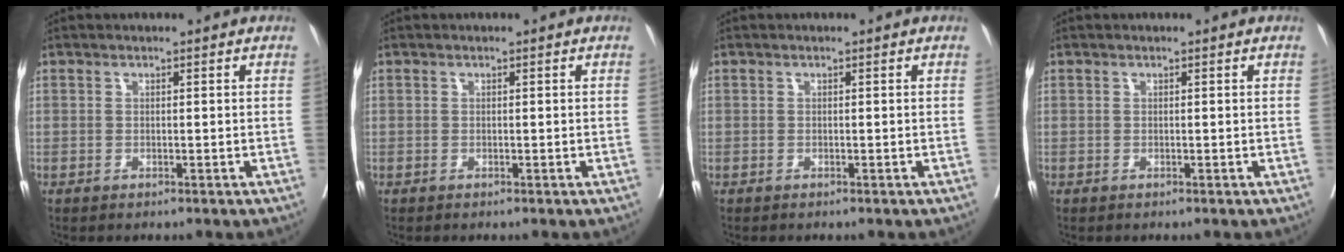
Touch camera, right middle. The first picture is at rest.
{"total": 0.0}
{"total": 0.0}
{"total": 0.0}